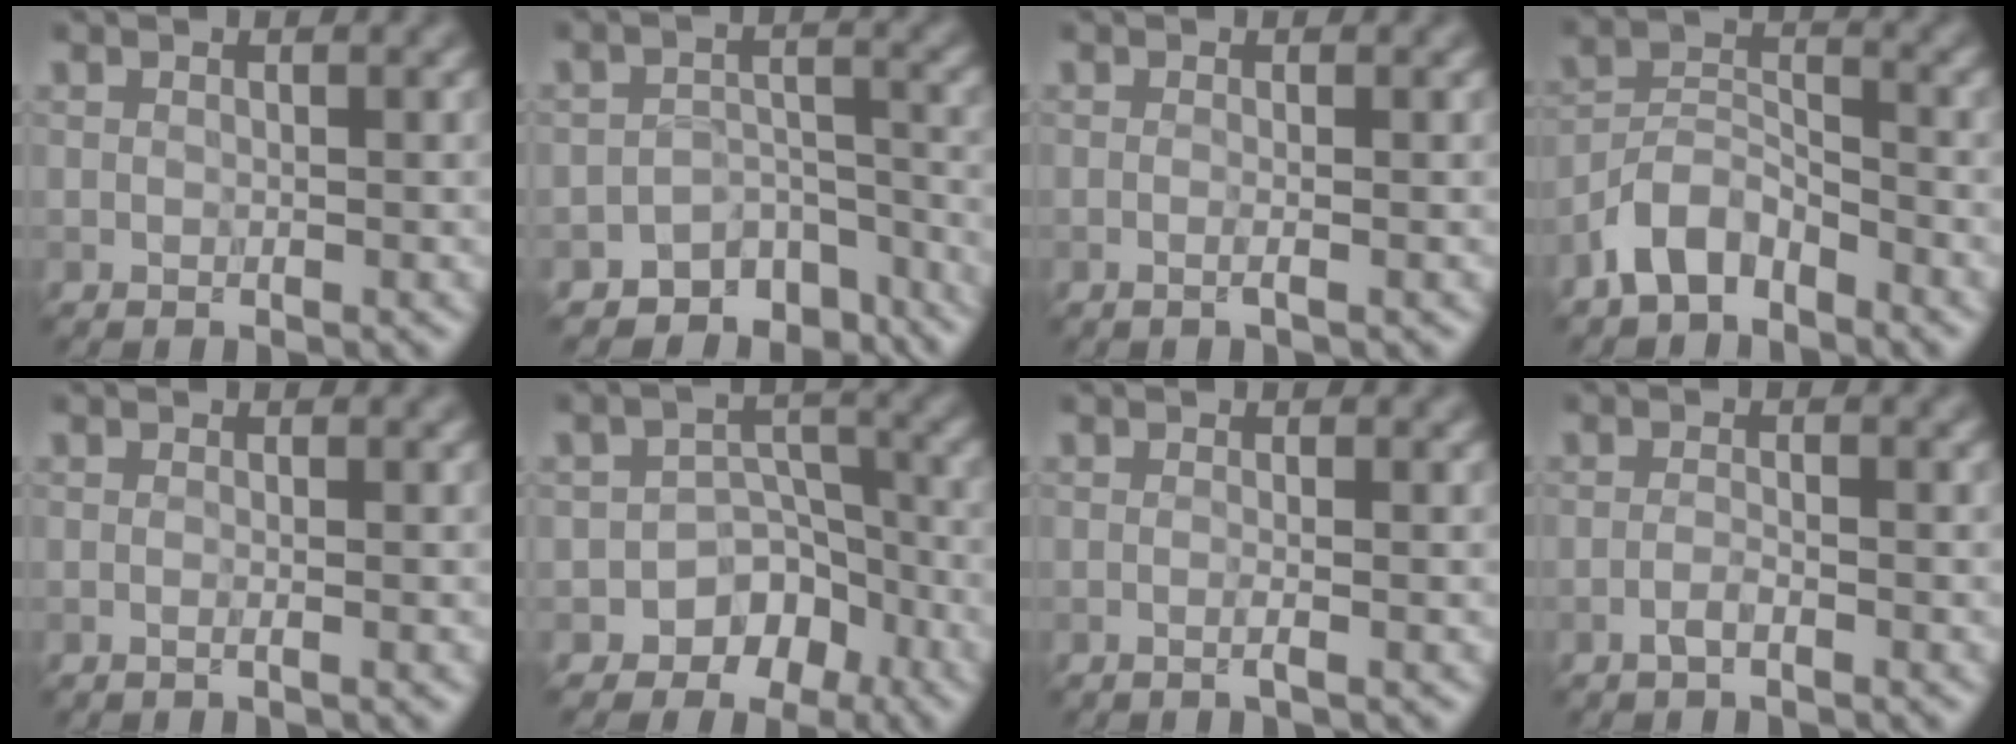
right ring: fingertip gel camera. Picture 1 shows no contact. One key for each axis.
{"total": 5.5, "fx": -4.4, "fy": 3.1, "fz": 1.1, "tx": 0.003, "ty": 0.000, "tz": -0.060}
{"total": 1.2, "fx": 0.0, "fy": 0.5, "fz": 1.1, "tx": -0.001, "ty": -0.006, "tz": -0.017}
{"total": 4.3, "fx": -3.4, "fy": 2.0, "fz": 1.8, "tx": -0.031, "ty": 0.008, "tz": -0.075}
{"total": 1.1, "fx": 0.2, "fy": 0.6, "fz": 1.0, "tx": 0.000, "ty": -0.006, "tz": -0.015}
{"total": 6.4, "fx": -4.0, "fy": 4.9, "fz": 1.1, "tx": 0.028, "ty": 0.011, "tz": -0.072}
{"total": 1.0, "fx": -0.1, "fy": 0.3, "fz": 0.9, "tx": -0.008, "ty": -0.004, "tz": -0.014}
{"total": 1.0, "fx": -0.7, "fy": 0.2, "fz": 0.7, "tx": -0.014, "ty": 0.005, "tz": -0.016}